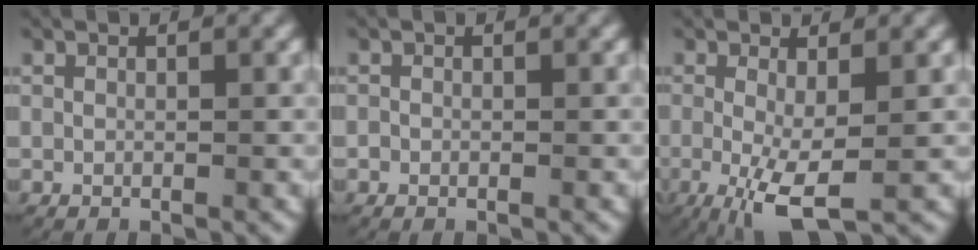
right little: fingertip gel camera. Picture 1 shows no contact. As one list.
[{"total": 0.6, "force": [-0.3, 0.5, 0.0], "torque": [0.002, 0.000, -0.007]}, {"total": 5.0, "force": [-1.5, 1.5, 4.6], "torque": [-0.093, -0.026, -0.013]}]